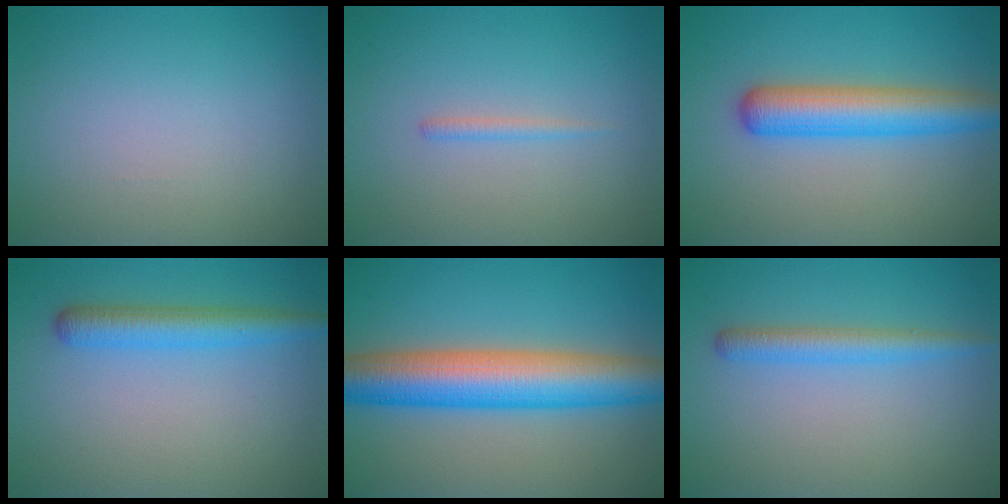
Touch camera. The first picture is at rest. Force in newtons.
{"total": 0.8, "press": 0.8, "slide": 0.1}
{"total": 5.5, "press": 5.5, "slide": 0.3}
{"total": 3.4, "press": 3.4, "slide": 0.2}
{"total": 9.8, "press": 9.8, "slide": 0.1}
{"total": 2.6, "press": 2.6, "slide": 0.1}